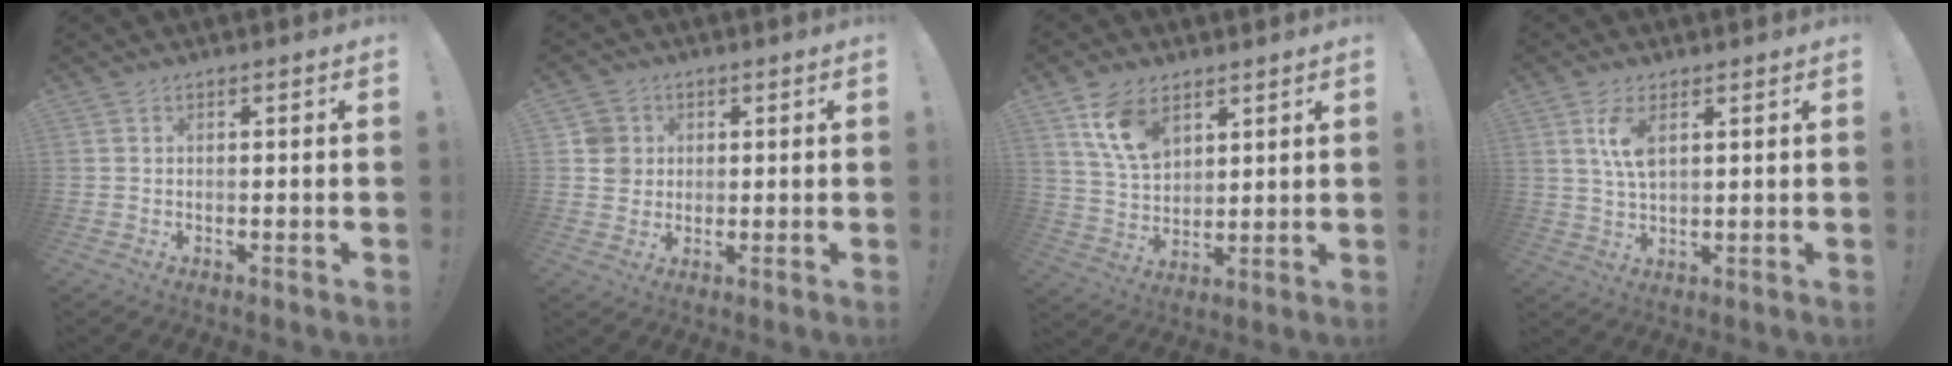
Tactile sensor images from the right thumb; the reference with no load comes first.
{"total": 5.9, "force": [1.2, 5.6, 1.2], "torque": [-0.011, -0.004, 0.024]}
{"total": 11.7, "force": [6.6, 7.2, 6.4], "torque": [-0.121, -0.017, 0.133]}
{"total": 6.9, "force": [2.7, 3.1, 5.5], "torque": [-0.109, -0.011, 0.042]}